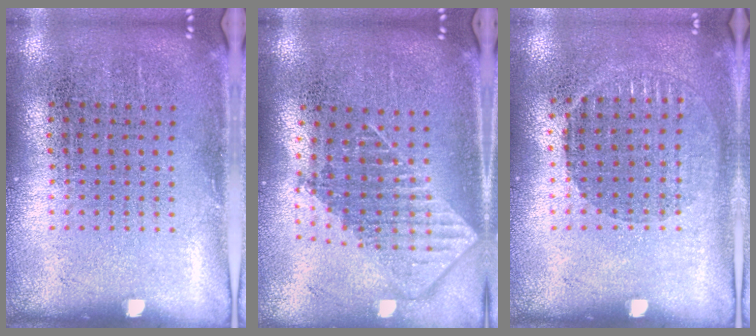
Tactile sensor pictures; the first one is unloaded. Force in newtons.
{"total": 1.9, "press": 1.5, "slide": 1.1}
{"total": 0.9, "press": 0.8, "slide": 0.3}